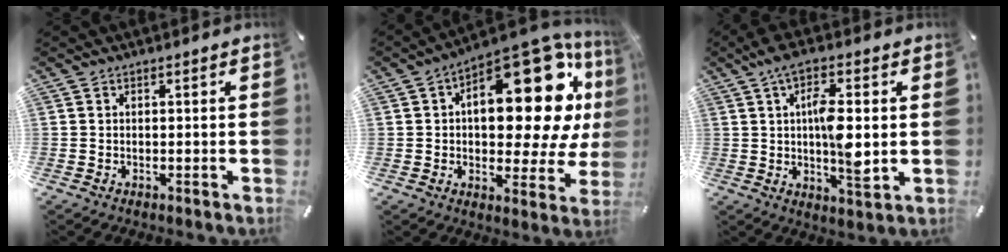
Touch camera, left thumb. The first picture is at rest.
{"total": 24.8, "force": [8.4, 11.0, 20.6], "torque": [-0.271, -0.077, 0.139]}
{"total": 11.5, "force": [1.6, 4.0, 10.6], "torque": [-0.189, -0.010, 0.022]}